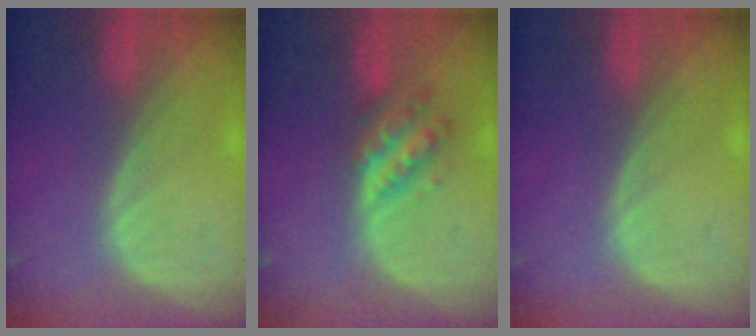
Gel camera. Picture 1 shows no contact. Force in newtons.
{"total": 5.0, "press": 5.0, "slide": 0.1}
{"total": 0.0}